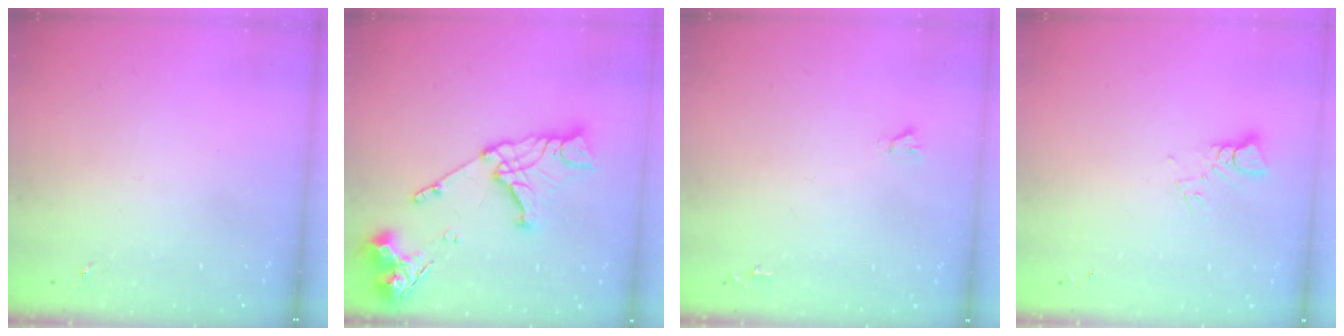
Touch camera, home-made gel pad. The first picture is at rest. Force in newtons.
{"total": 17.1, "press": 17.0, "slide": 1.9}
{"total": 1.6, "press": 1.6, "slide": 0.1}
{"total": 2.9, "press": 2.9, "slide": 0.2}